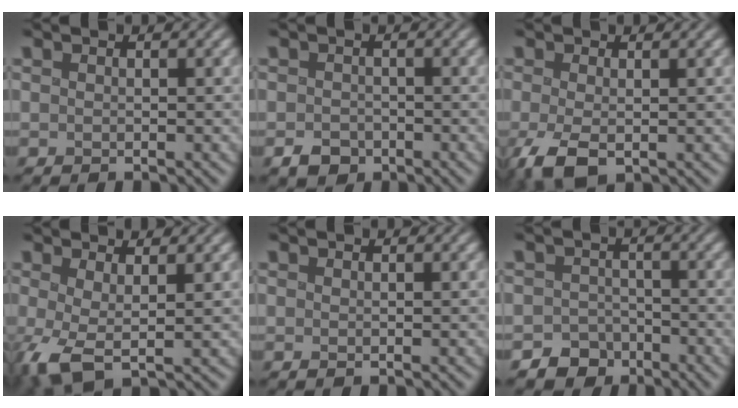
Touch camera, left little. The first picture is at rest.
{"total": 1.9, "force": [-1.2, 1.4, 0.5], "torque": [-0.002, -0.006, -0.026]}
{"total": 3.5, "force": [-1.2, 1.8, 2.7], "torque": [-0.061, -0.007, -0.024]}
{"total": 4.0, "force": [-0.5, 1.6, 3.6], "torque": [-0.076, -0.004, -0.013]}
{"total": 0.0}
{"total": 3.7, "force": [-2.8, 2.4, 0.1], "torque": [0.023, 0.002, -0.048]}